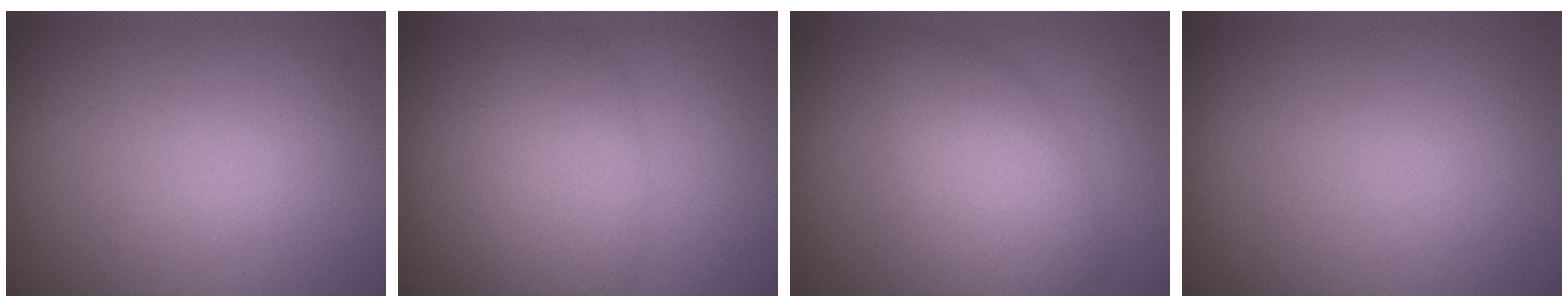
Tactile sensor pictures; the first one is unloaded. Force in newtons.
{"total": 5.0, "press": 5.0, "slide": 0.1}
{"total": 4.2, "press": 4.1, "slide": 0.3}
{"total": 0.0}